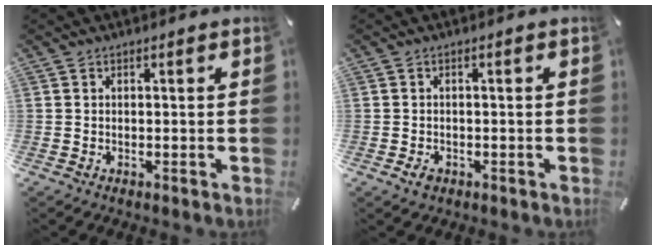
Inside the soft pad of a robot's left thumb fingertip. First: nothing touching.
{"total": 1.6, "force": [-0.6, 1.0, 1.1], "torque": [-0.028, -0.001, -0.014]}